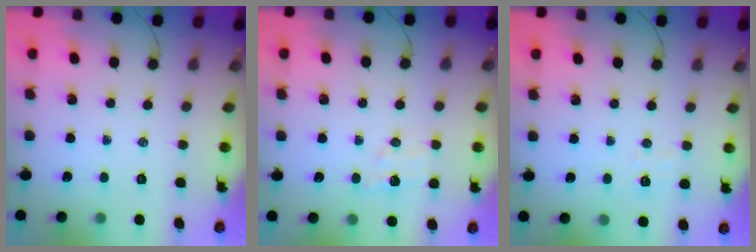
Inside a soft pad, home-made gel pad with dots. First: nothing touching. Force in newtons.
{"total": 5.4, "press": 5.4, "slide": 0.9}
{"total": 3.9, "press": 3.8, "slide": 1.0}